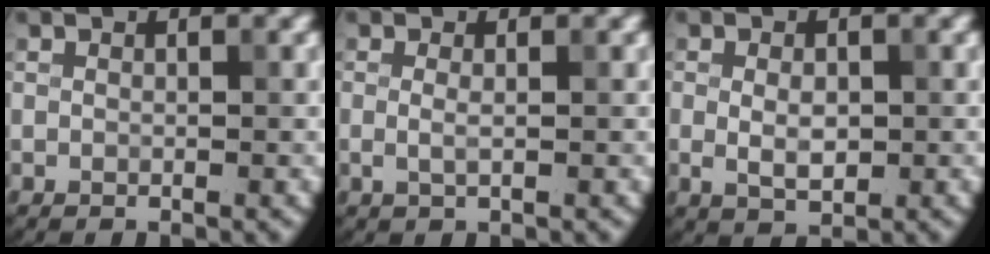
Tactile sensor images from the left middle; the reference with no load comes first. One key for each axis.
{"total": 1.0, "fx": 0.0, "fy": 0.2, "fz": 1.0, "tx": -0.021, "ty": -0.004, "tz": -0.001}
{"total": 2.6, "fx": -0.1, "fy": 1.5, "fz": 2.1, "tx": -0.039, "ty": -0.002, "tz": -0.001}